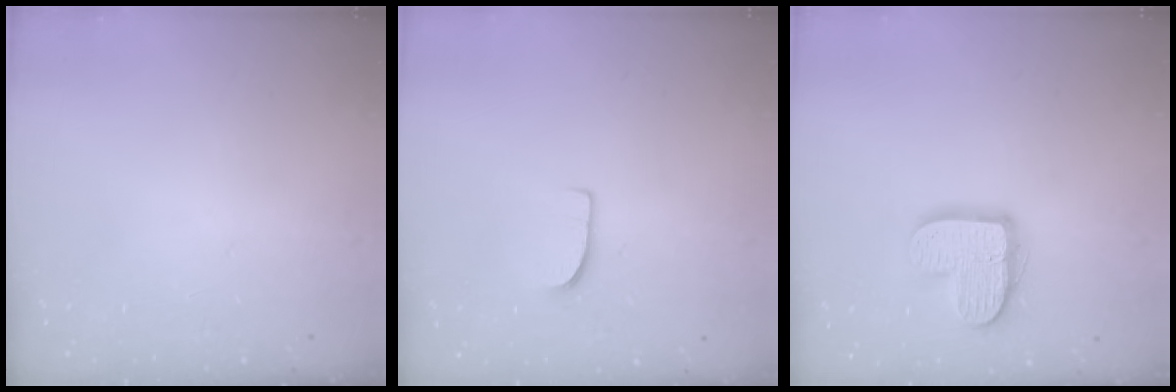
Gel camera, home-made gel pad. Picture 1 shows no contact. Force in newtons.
{"total": 6.7, "press": 6.7, "slide": 0.3}
{"total": 13.7, "press": 13.7, "slide": 0.9}